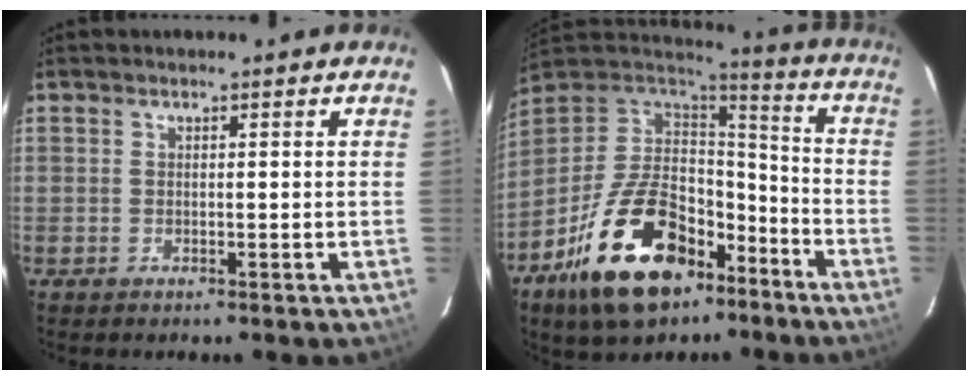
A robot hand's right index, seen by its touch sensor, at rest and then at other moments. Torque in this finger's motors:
{"motor_torque": [1.18, -0.96, 1.06, 0.21]}